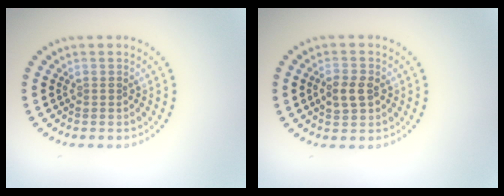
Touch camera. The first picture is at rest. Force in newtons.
{"total": 2.6, "press": 2.6, "slide": 0.0}